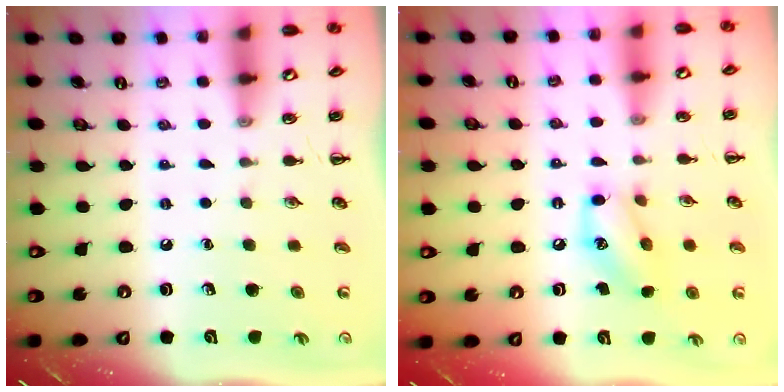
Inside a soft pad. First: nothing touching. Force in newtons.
{"total": 11.1, "press": 11.0, "slide": 1.4}